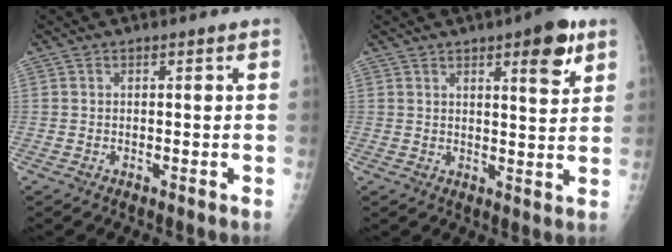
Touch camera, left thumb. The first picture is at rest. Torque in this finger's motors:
{"motor_torque": [0.12, 0.26, -0.02, 0.09, 0.03]}